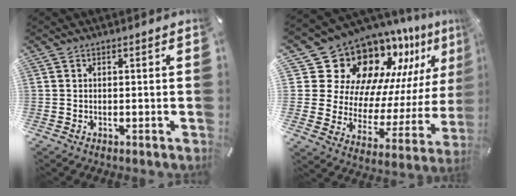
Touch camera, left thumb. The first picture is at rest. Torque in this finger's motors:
{"motor_torque": [2.50, 2.51, 1.62, -1.15, 0.06]}